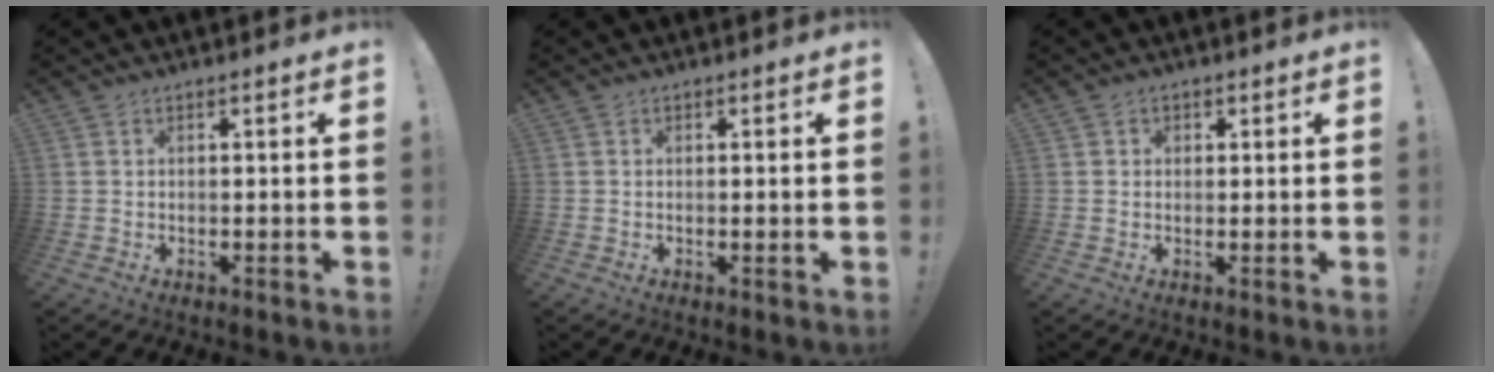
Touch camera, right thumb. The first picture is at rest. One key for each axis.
{"total": 0.6, "fx": 0.0, "fy": -0.1, "fz": 0.6, "tx": -0.011, "ty": 0.000, "tz": -0.001}
{"total": 1.5, "fx": 0.2, "fy": 1.4, "fz": 0.5, "tx": -0.009, "ty": 0.004, "tz": 0.002}